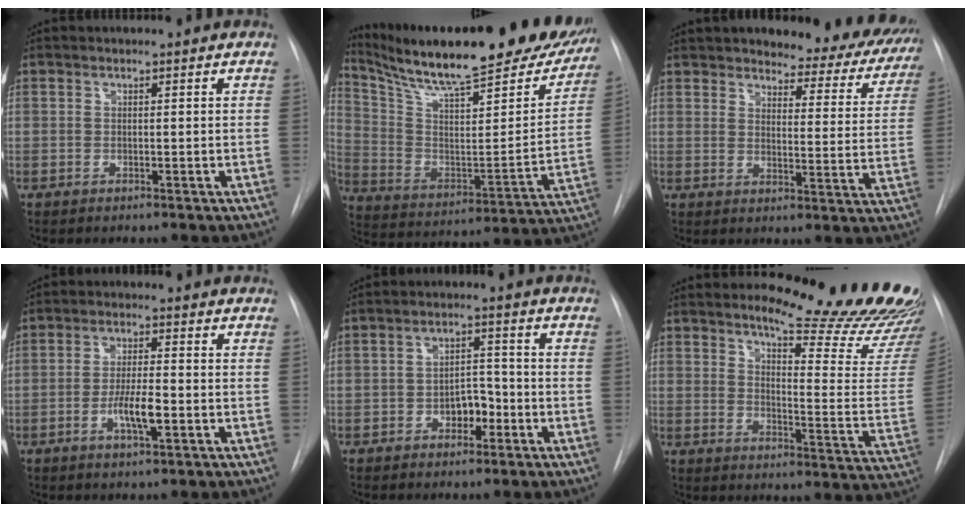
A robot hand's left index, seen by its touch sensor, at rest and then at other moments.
{"total": 29.1, "force": [24.5, 5.3, 14.9], "torque": [-0.238, -0.049, 0.344]}
{"total": 15.6, "force": [14.1, 4.8, 4.8], "torque": [-0.023, -0.038, 0.150]}
{"total": 5.4, "force": [-2.2, 0.9, 4.9], "torque": [-0.092, -0.007, -0.039]}
{"total": 4.5, "force": [-2.4, 2.5, 2.9], "torque": [-0.039, 0.008, -0.040]}
{"total": 19.7, "force": [18.1, 0.5, 7.7], "torque": [-0.100, -0.146, 0.210]}